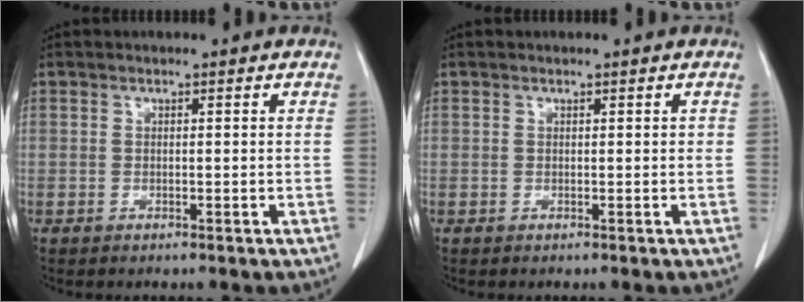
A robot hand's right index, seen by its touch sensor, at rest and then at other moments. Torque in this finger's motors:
{"motor_torque": [0.17, -0.13, 0.01, 0.01]}